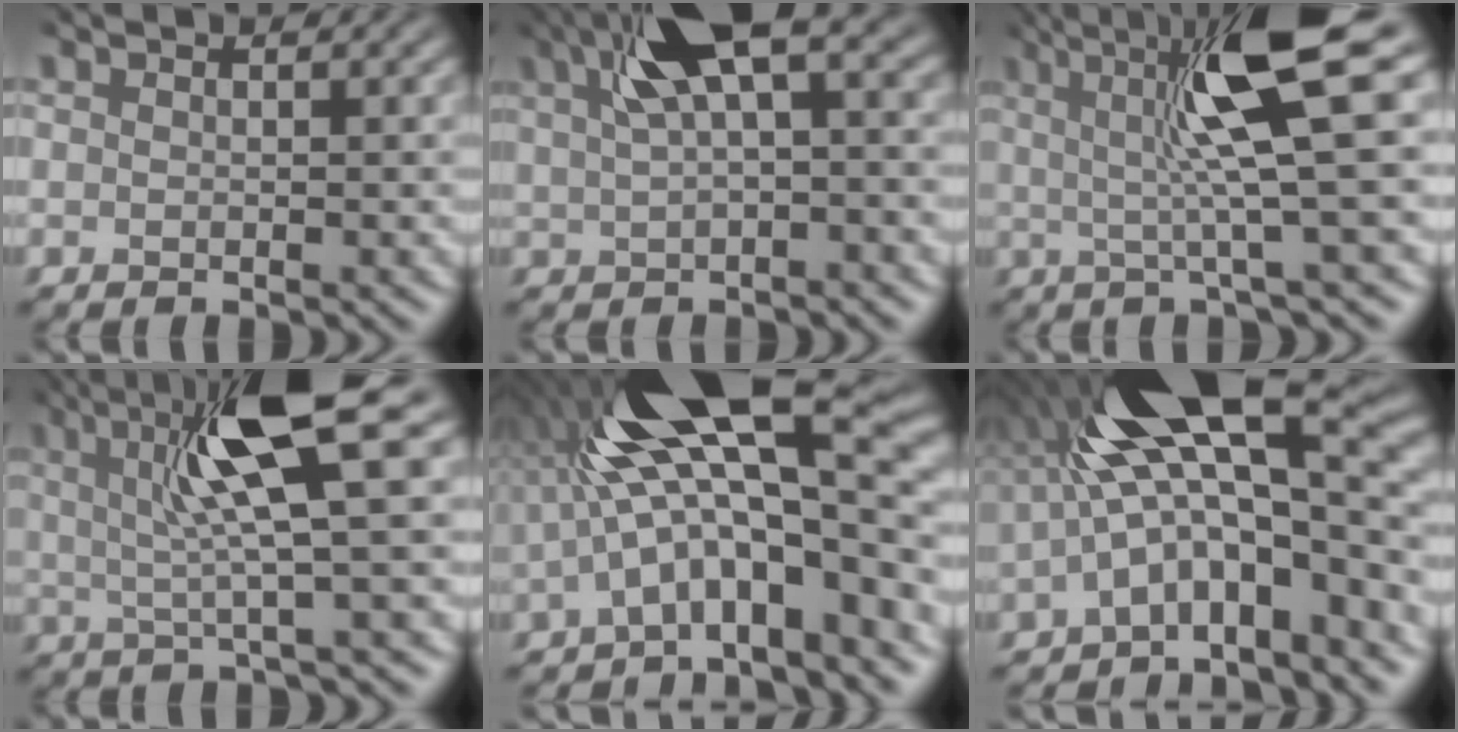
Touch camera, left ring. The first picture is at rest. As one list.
[{"total": 6.4, "force": [2.6, 2.3, 5.4], "torque": [-0.117, 0.009, 0.054]}, {"total": 7.5, "force": [1.6, 0.9, 7.3], "torque": [-0.113, -0.002, 0.023]}, {"total": 7.0, "force": [2.1, 1.0, 6.6], "torque": [-0.117, -0.004, 0.037]}, {"total": 13.6, "force": [-0.1, 4.9, 12.7], "torque": [-0.214, 0.009, 0.009]}, {"total": 12.3, "force": [-0.4, 4.9, 11.3], "torque": [-0.174, 0.014, -0.003]}]